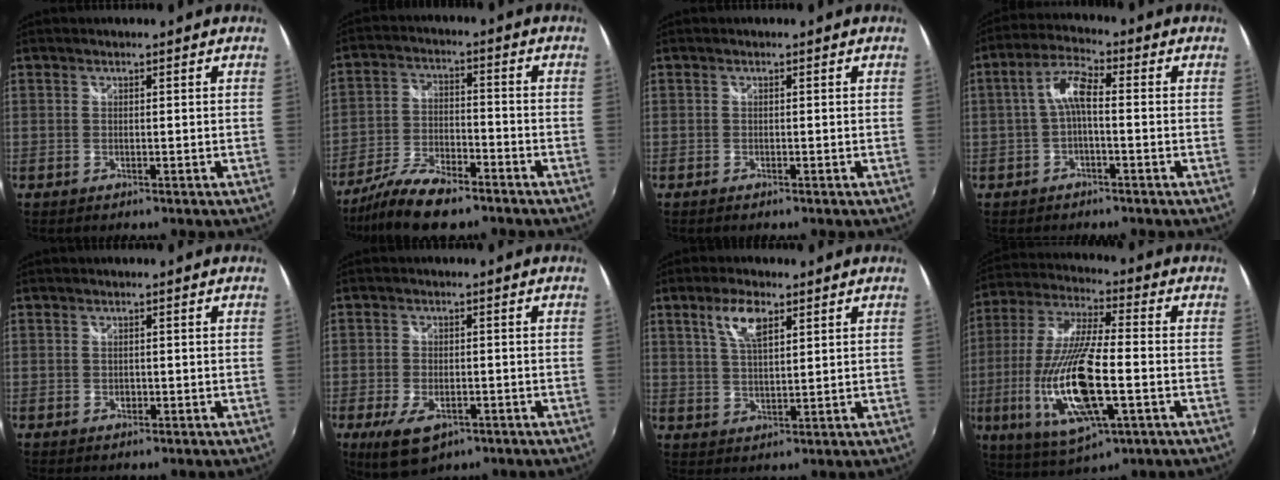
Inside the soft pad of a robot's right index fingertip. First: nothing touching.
{"total": 12.3, "force": [-9.5, 3.7, 6.8], "torque": [-0.152, -0.020, -0.177]}
{"total": 0.5, "force": [-0.4, 0.1, 0.2], "torque": [-0.006, -0.003, -0.009]}
{"total": 5.5, "force": [-0.7, 1.6, 5.2], "torque": [-0.112, 0.017, -0.015]}
{"total": 0.8, "force": [-0.2, 0.7, 0.3], "torque": [-0.004, -0.003, -0.003]}
{"total": 8.6, "force": [-4.4, 4.5, 5.9], "torque": [-0.132, -0.021, -0.073]}
{"total": 6.2, "force": [3.3, 2.2, 4.8], "torque": [-0.091, 0.007, 0.064]}
{"total": 19.9, "force": [-5.2, 5.4, 18.5], "torque": [-0.378, -0.029, -0.089]}